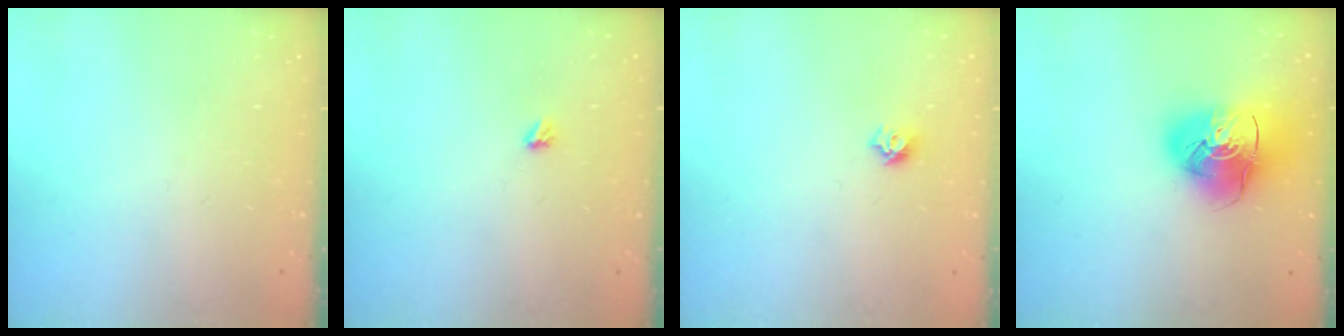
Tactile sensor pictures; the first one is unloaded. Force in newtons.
{"total": 2.9, "press": 2.9, "slide": 0.5}
{"total": 4.9, "press": 4.8, "slide": 0.8}
{"total": 14.9, "press": 14.7, "slide": 2.1}